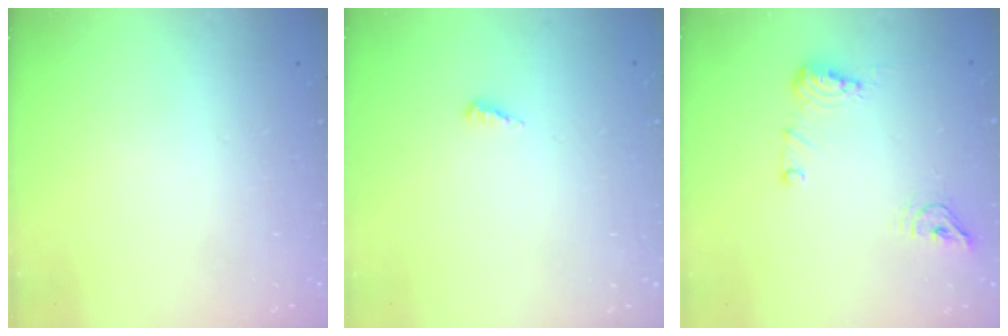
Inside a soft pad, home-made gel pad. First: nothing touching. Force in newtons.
{"total": 3.9, "press": 3.9, "slide": 0.2}
{"total": 8.9, "press": 8.8, "slide": 1.4}